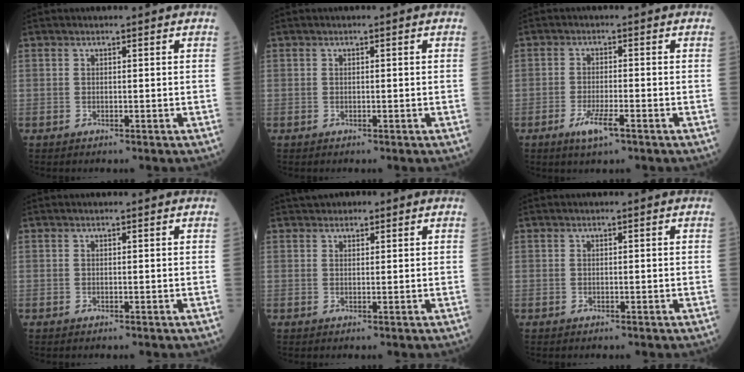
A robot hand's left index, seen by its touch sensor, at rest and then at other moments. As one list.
[{"total": 0.0}, {"total": 3.8, "force": [-2.2, 0.6, 3.1], "torque": [-0.068, -0.007, -0.040]}, {"total": 0.0}, {"total": 2.2, "force": [1.6, 1.4, 0.6], "torque": [-0.006, 0.015, 0.018]}, {"total": 0.0}]